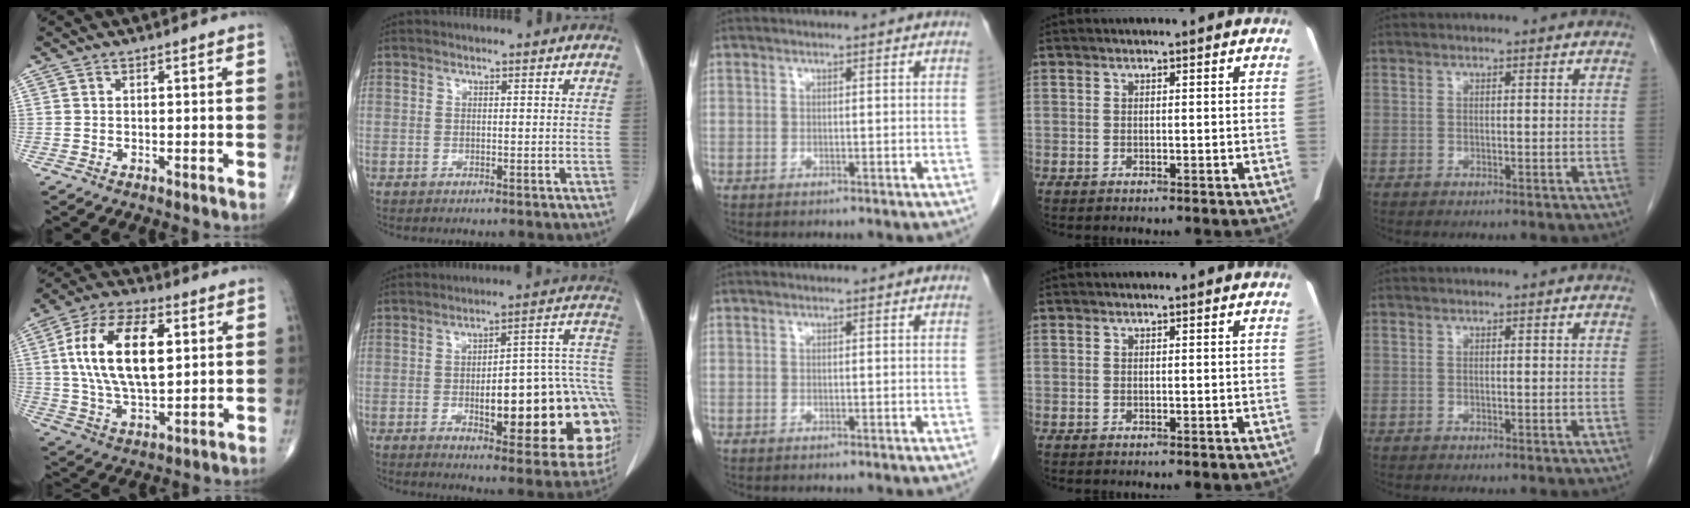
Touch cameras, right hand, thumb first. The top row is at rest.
{"thumb": {"total": 18.2, "force": [3.6, 9.1, 15.4], "torque": [-0.281, 0.001, 0.064]}, "index": {"total": 23.9, "force": [-5.2, 6.7, 22.4], "torque": [-0.202, 0.035, -0.048]}}